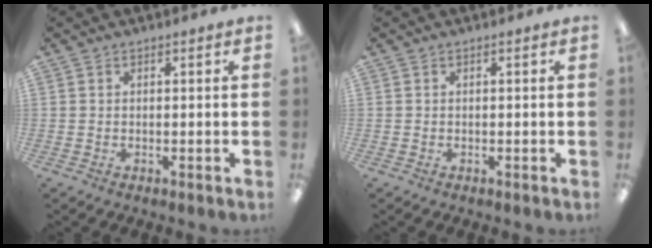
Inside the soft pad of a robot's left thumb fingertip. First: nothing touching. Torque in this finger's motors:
{"motor_torque": [-0.02, -0.03, 0.06, -0.02, 0.00]}